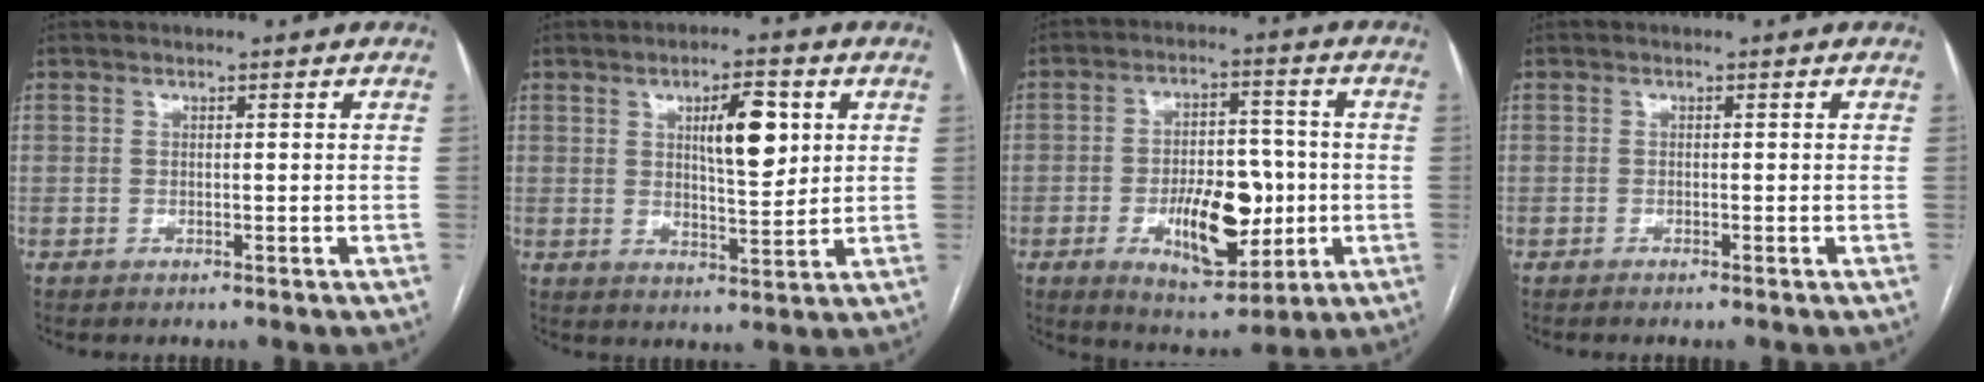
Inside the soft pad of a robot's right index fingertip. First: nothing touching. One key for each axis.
{"total": 8.1, "fx": 2.6, "fy": 2.2, "fz": 7.3, "tx": -0.116, "ty": 0.004, "tz": 0.045}
{"total": 12.6, "fx": -2.8, "fy": 5.6, "fz": 10.9, "tx": -0.178, "ty": 0.004, "tz": -0.034}
{"total": 0.7, "fx": -0.6, "fy": -0.2, "fz": 0.4, "tx": -0.007, "ty": 0.001, "tz": -0.010}